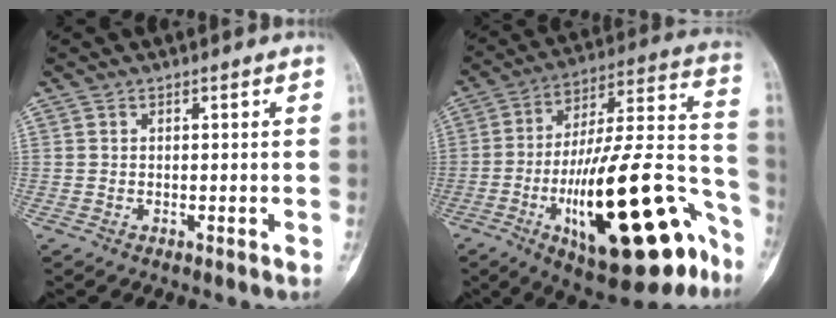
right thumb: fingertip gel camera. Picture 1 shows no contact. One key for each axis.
{"total": 31.2, "fx": -13.3, "fy": 10.3, "fz": 26.2, "tx": -0.364, "ty": 0.071, "tz": -0.193}